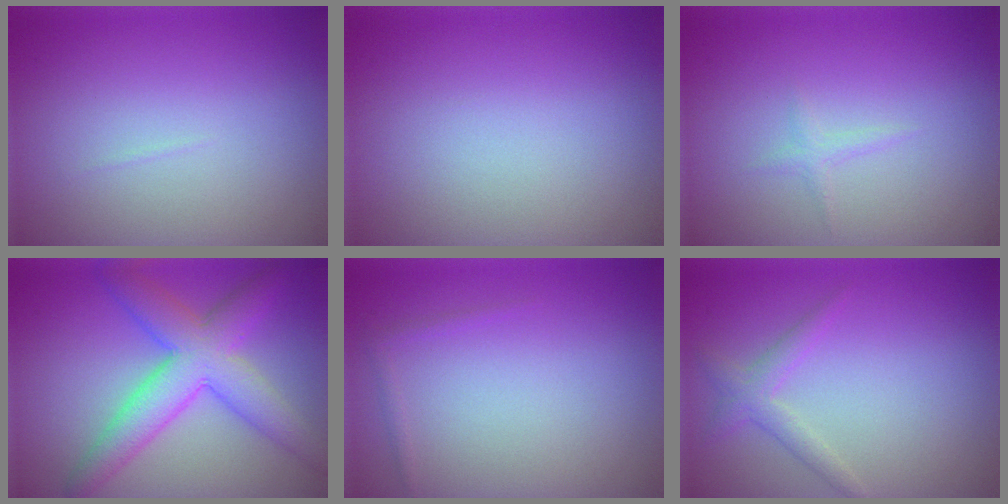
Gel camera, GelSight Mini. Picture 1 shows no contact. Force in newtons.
{"total": 0.0}
{"total": 0.8, "press": 0.8, "slide": 0.1}
{"total": 6.9, "press": 6.9, "slide": 0.2}
{"total": 0.6, "press": 0.6, "slide": 0.1}
{"total": 1.8, "press": 1.8, "slide": 0.1}